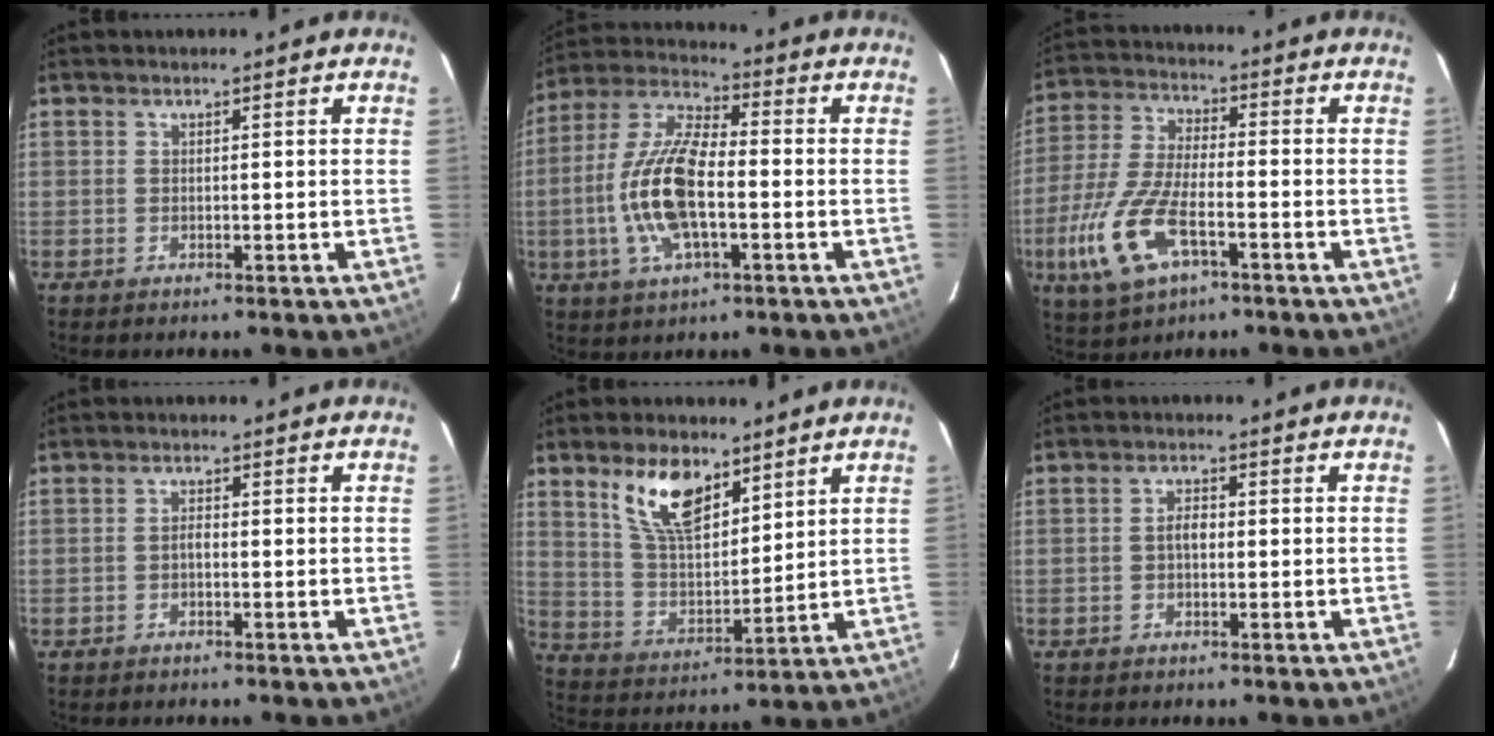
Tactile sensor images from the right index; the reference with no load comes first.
{"total": 14.9, "force": [-2.9, 5.9, 13.4], "torque": [-0.281, 0.003, -0.061]}
{"total": 14.6, "force": [-6.0, 6.3, 11.8], "torque": [-0.265, -0.012, -0.115]}
{"total": 1.0, "force": [-0.5, 0.5, 0.8], "torque": [-0.015, 0.006, -0.010]}
{"total": 12.1, "force": [7.4, 5.6, 7.8], "torque": [-0.141, 0.007, 0.147]}
{"total": 2.3, "force": [-0.2, 1.3, 1.9], "torque": [-0.035, 0.008, -0.006]}